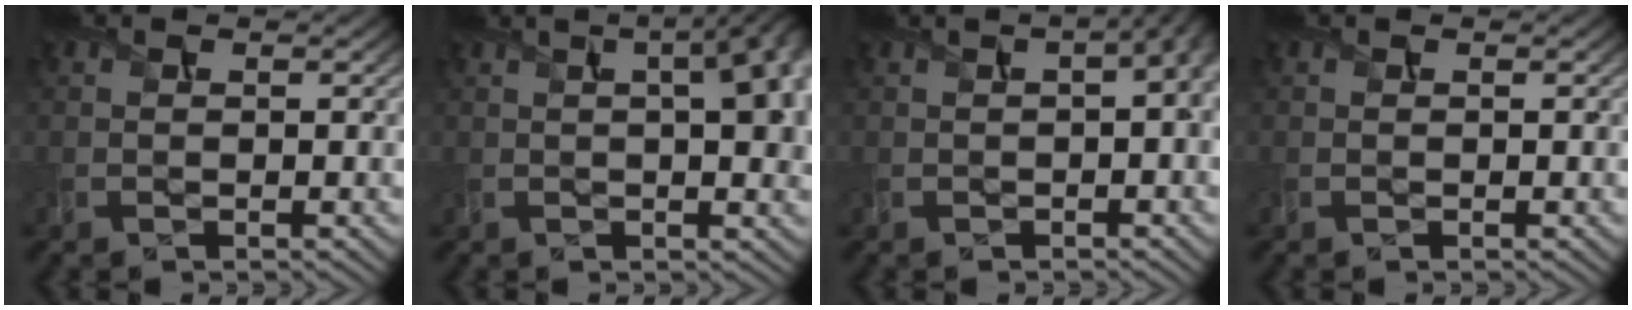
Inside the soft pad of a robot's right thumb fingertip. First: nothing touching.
{"total": 10.7, "force": [1.6, 4.3, 9.7], "torque": [-0.114, 0.020, 0.014]}
{"total": 7.0, "force": [0.6, 2.7, 6.4], "torque": [-0.069, 0.015, 0.004]}
{"total": 0.0}